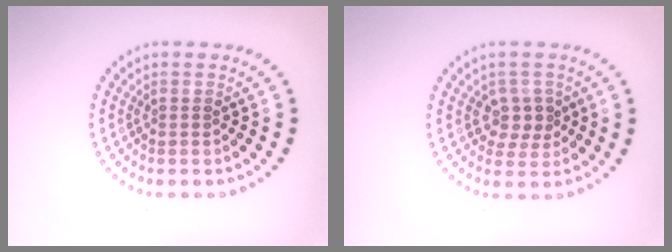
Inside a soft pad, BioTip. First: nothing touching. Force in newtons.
{"total": 2.3, "press": 2.1, "slide": 0.8}